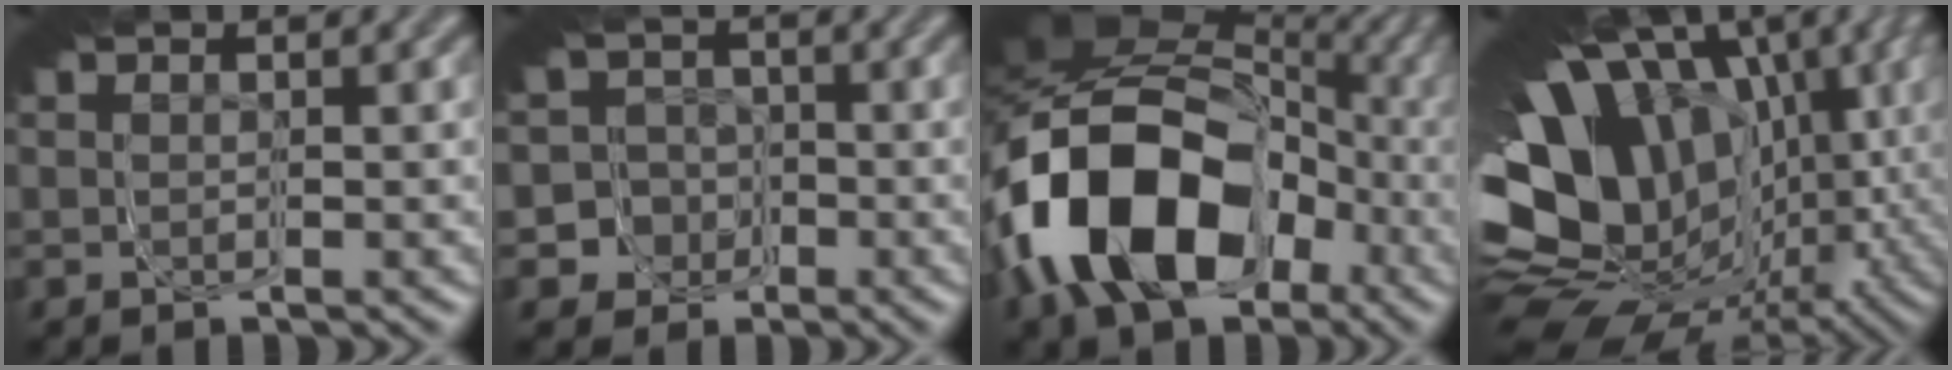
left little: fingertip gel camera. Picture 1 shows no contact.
{"total": 12.5, "force": [-0.8, 10.5, 6.7], "torque": [-0.120, -0.035, -0.023]}
{"total": 15.4, "force": [-2.4, 8.9, 12.3], "torque": [-0.209, -0.007, -0.038]}
{"total": 21.1, "force": [-0.6, 11.6, 17.6], "torque": [-0.233, 0.026, -0.020]}